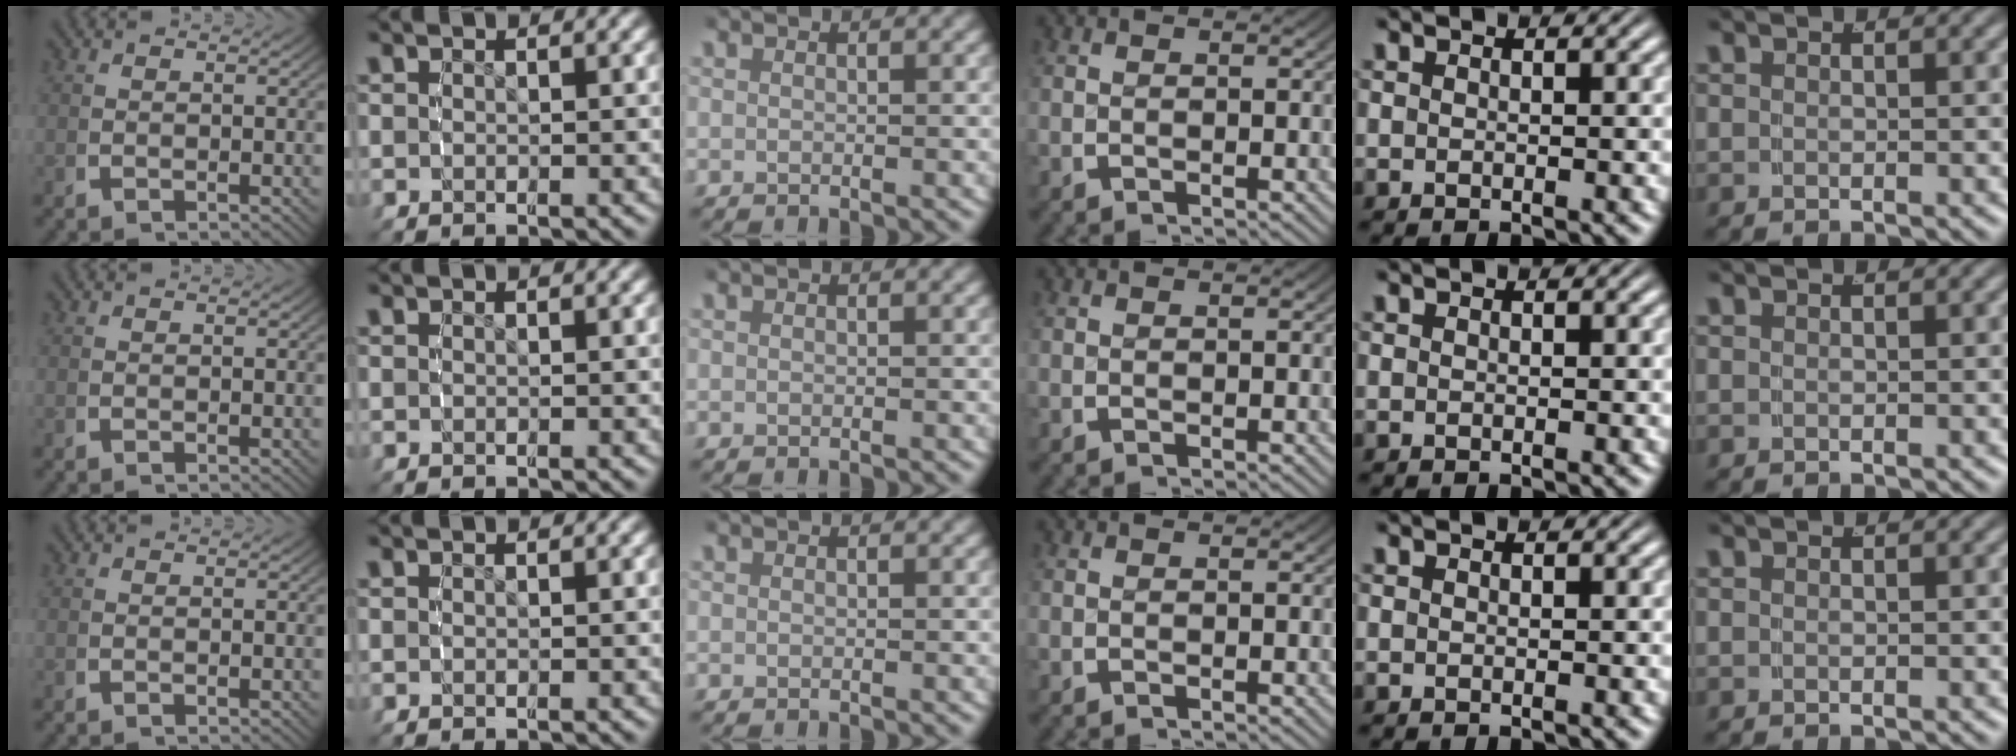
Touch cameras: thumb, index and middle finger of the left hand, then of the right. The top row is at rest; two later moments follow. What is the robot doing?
{"motion": "reach", "object": "coat"}